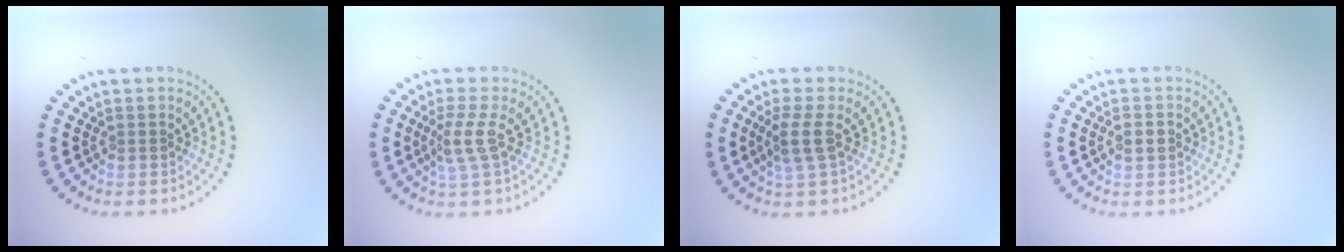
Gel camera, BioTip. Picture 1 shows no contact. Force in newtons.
{"total": 2.2, "press": 1.5, "slide": 1.6}
{"total": 2.3, "press": 1.9, "slide": 1.3}
{"total": 1.0, "press": 1.0, "slide": 0.2}